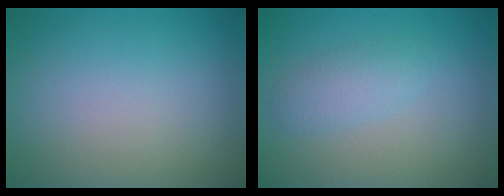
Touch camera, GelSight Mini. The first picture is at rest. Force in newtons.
{"total": 2.0, "press": 2.0, "slide": 0.1}